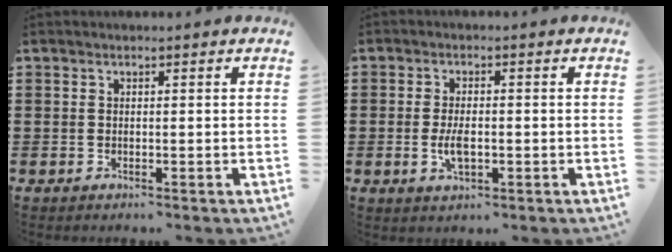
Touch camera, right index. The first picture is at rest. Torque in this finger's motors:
{"motor_torque": [1.40, 0.74, 0.11, 0.07]}